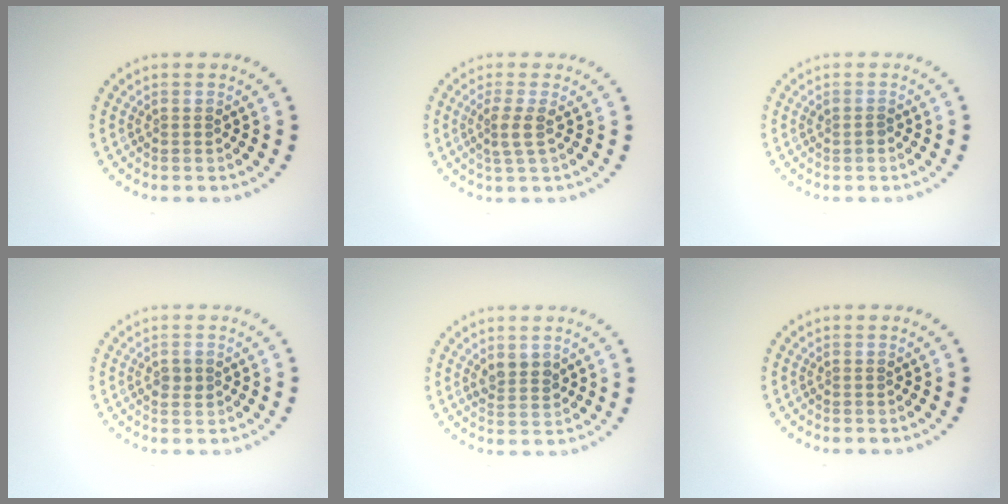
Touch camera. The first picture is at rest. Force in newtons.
{"total": 1.9, "press": 1.5, "slide": 1.2}
{"total": 0.7, "press": 0.7, "slide": 0.2}
{"total": 1.2, "press": 1.2, "slide": 0.1}
{"total": 1.8, "press": 1.7, "slide": 0.6}
{"total": 0.0}